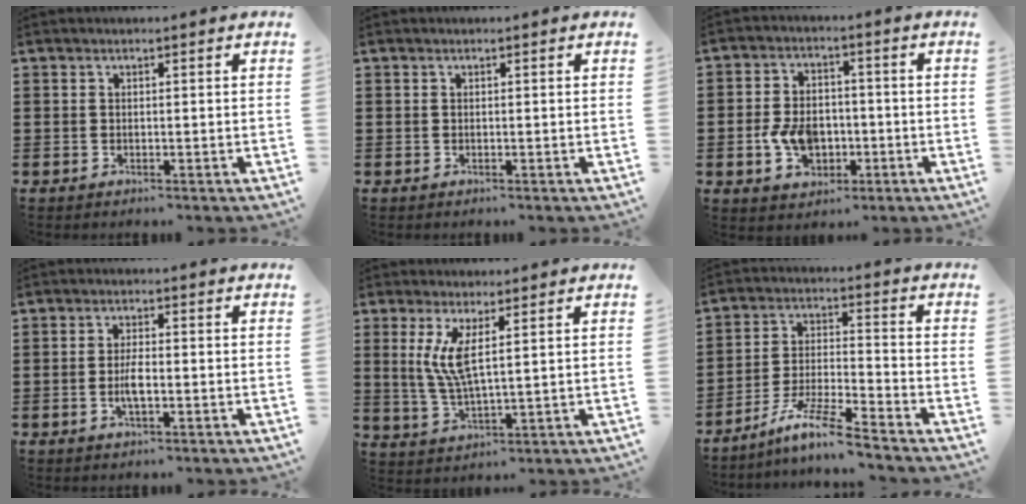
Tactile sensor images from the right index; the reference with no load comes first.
{"total": 0.0}
{"total": 6.6, "force": [-1.7, 4.8, 4.2], "torque": [-0.087, 0.005, -0.033]}
{"total": 3.3, "force": [-0.8, 1.0, 3.0], "torque": [-0.068, -0.003, -0.019]}
{"total": 6.0, "force": [2.0, 1.1, 5.6], "torque": [-0.121, -0.006, 0.032]}
{"total": 8.6, "force": [-7.1, 0.0, 4.8], "torque": [-0.101, -0.003, -0.141]}